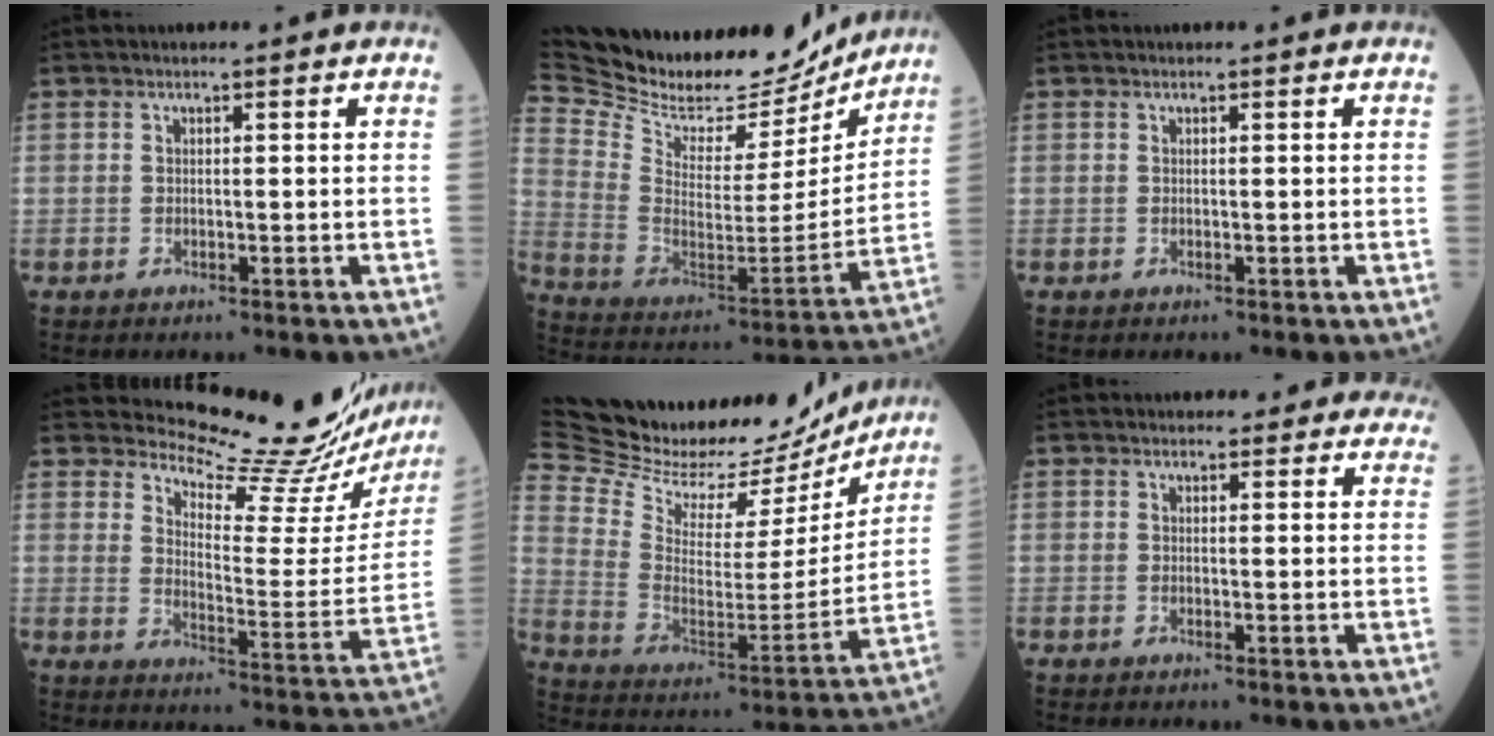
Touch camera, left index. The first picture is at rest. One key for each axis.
{"total": 26.3, "fx": 23.8, "fy": 7.8, "fz": 8.1, "tx": -0.180, "ty": -0.026, "tz": 0.368}
{"total": 0.0}
{"total": 19.1, "fx": 18.7, "fy": 0.7, "fz": 4.0, "tx": -0.060, "ty": -0.121, "tz": 0.225}
{"total": 28.6, "fx": 26.2, "fy": 7.8, "fz": 8.4, "tx": -0.175, "ty": -0.031, "tz": 0.385}
{"total": 6.2, "fx": 5.7, "fy": 2.4, "fz": 0.8, "tx": 0.020, "ty": 0.000, "tz": 0.043}